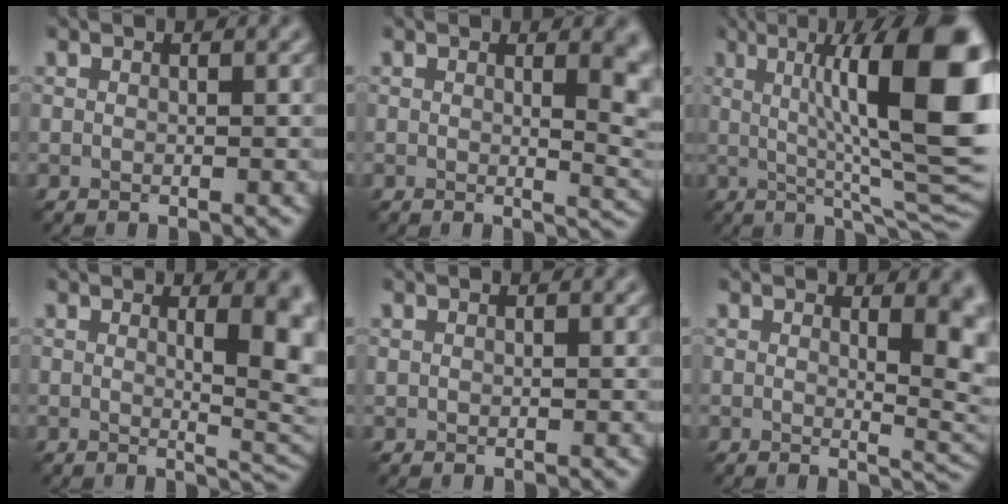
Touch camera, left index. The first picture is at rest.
{"total": 4.9, "force": [1.5, 1.9, 4.3], "torque": [-0.024, -0.006, 0.021]}
{"total": 14.9, "force": [2.6, 3.6, 14.3], "torque": [-0.173, 0.003, 0.038]}
{"total": 7.1, "force": [1.4, 2.5, 6.5], "torque": [-0.053, -0.007, 0.024]}
{"total": 0.0}
{"total": 6.2, "force": [1.5, 2.4, 5.5], "torque": [-0.042, -0.011, 0.030]}